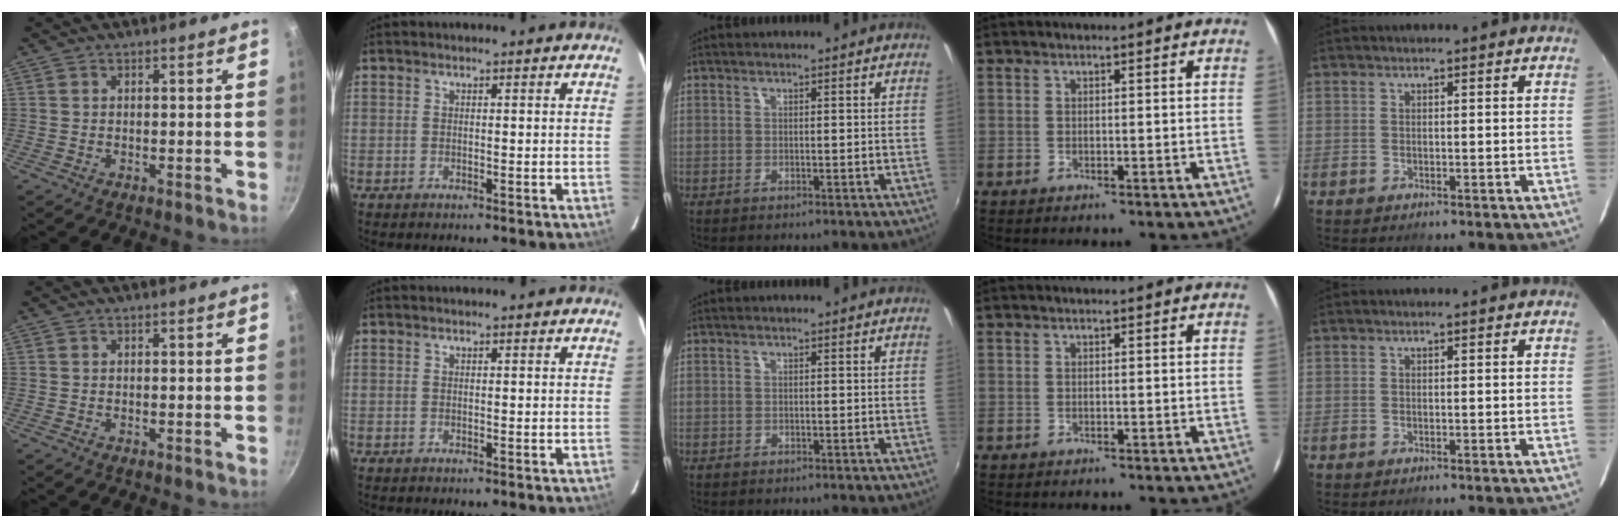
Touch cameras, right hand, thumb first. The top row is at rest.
{}